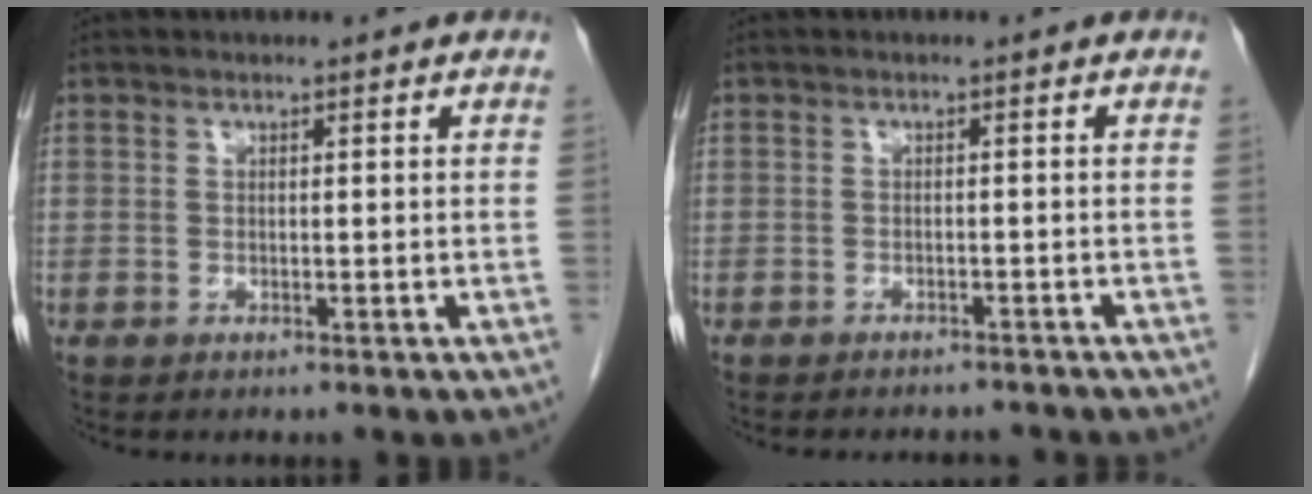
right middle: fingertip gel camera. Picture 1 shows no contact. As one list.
[{"total": 5.6, "force": [-5.2, 1.6, 1.1], "torque": [-0.012, -0.001, -0.061]}]